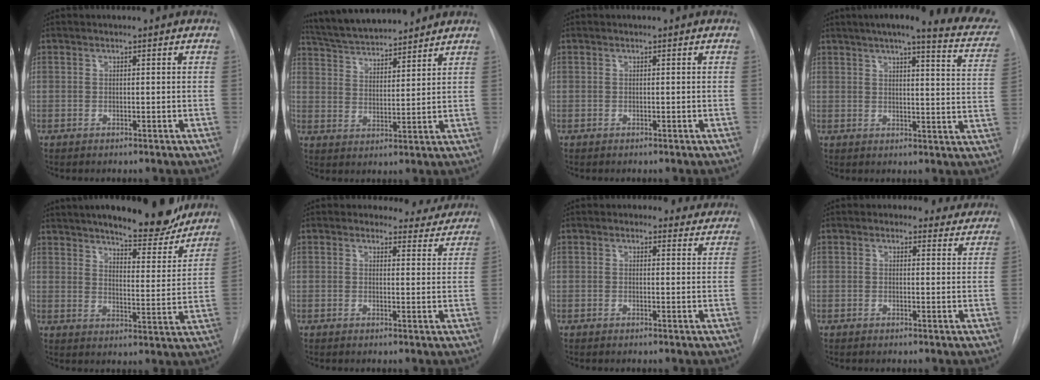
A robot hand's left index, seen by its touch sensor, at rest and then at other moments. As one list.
[{"total": 13.6, "force": [12.5, 2.2, 5.0], "torque": [-0.090, 0.024, 0.210]}, {"total": 0.0}, {"total": 21.0, "force": [17.7, 2.8, 11.0], "torque": [-0.143, -0.026, 0.197]}, {"total": 17.8, "force": [15.3, 3.9, 8.1], "torque": [-0.115, -0.018, 0.205]}, {"total": 5.8, "force": [5.2, 2.4, -0.5], "torque": [0.029, -0.011, 0.037]}, {"total": 4.5, "force": [3.9, 2.3, 0.3], "torque": [0.012, -0.001, 0.027]}, {"total": 5.2, "force": [4.5, 2.6, 0.2], "torque": [0.017, 0.000, 0.032]}]